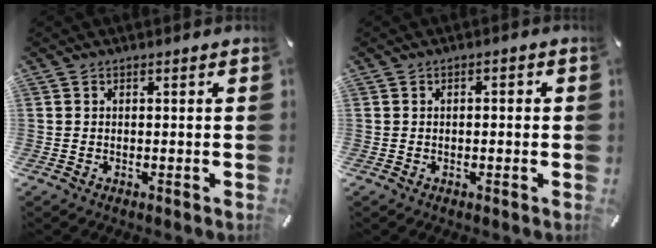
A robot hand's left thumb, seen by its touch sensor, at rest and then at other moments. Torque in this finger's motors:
{"motor_torque": [-0.28, -0.03, -0.09, -0.07, -0.08]}